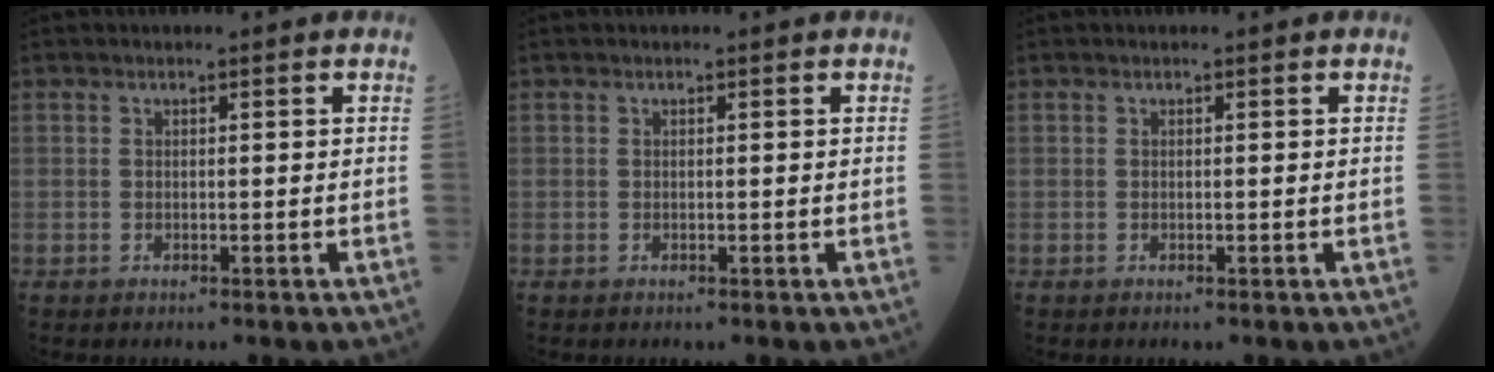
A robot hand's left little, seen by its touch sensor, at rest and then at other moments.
{"total": 0.0}
{"total": 0.0}